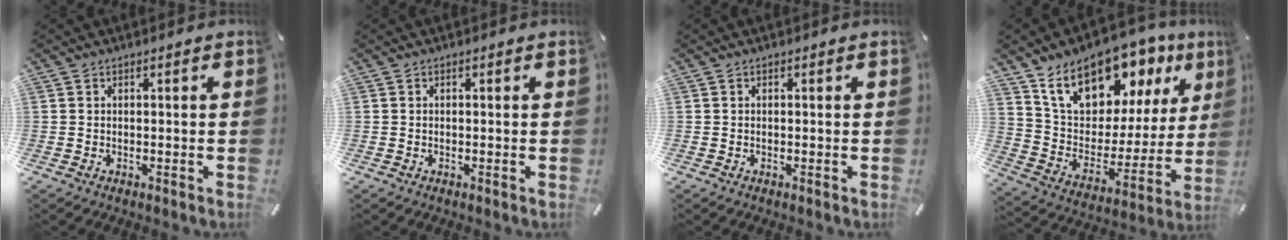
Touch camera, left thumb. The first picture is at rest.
{"total": 0.0}
{"total": 0.0}
{"total": 17.2, "force": [13.1, 9.5, 5.9], "torque": [-0.111, -0.097, 0.234]}